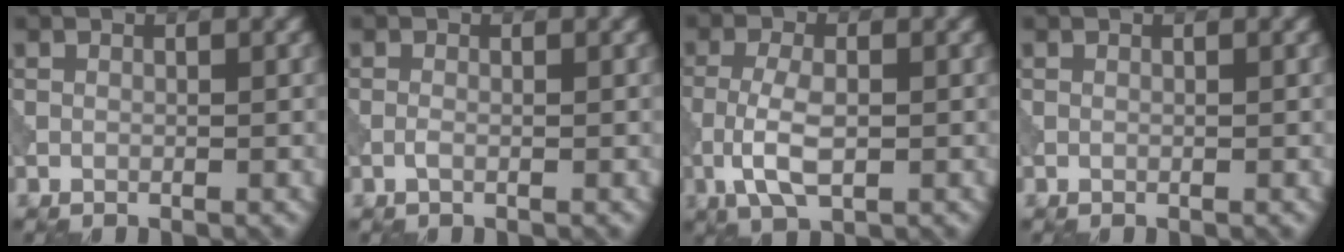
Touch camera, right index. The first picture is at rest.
{"total": 0.6, "force": [-0.3, 0.2, 0.5], "torque": [-0.014, 0.001, -0.007]}
{"total": 4.2, "force": [-1.2, 1.7, 3.6], "torque": [-0.078, -0.001, -0.026]}
{"total": 0.0}